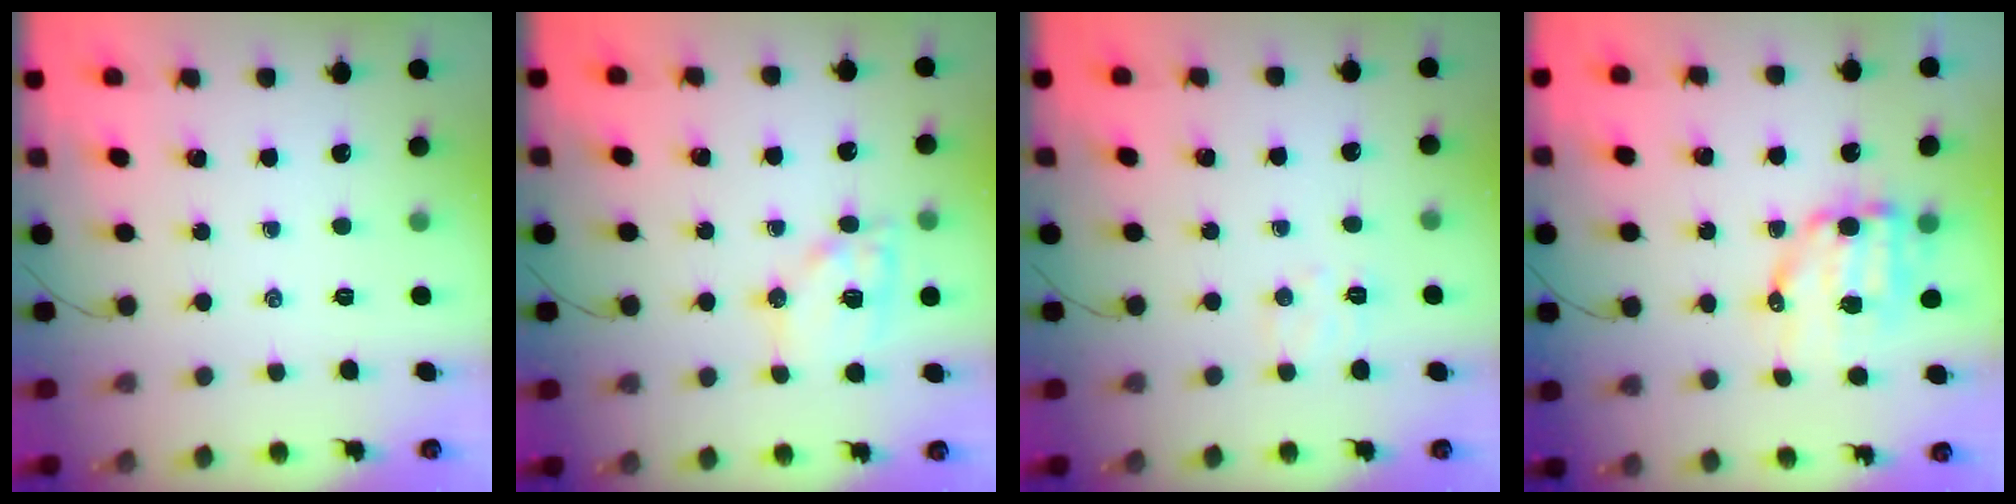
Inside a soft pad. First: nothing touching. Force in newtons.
{"total": 12.3, "press": 12.1, "slide": 1.8}
{"total": 5.5, "press": 5.4, "slide": 1.3}
{"total": 10.0, "press": 9.8, "slide": 1.9}